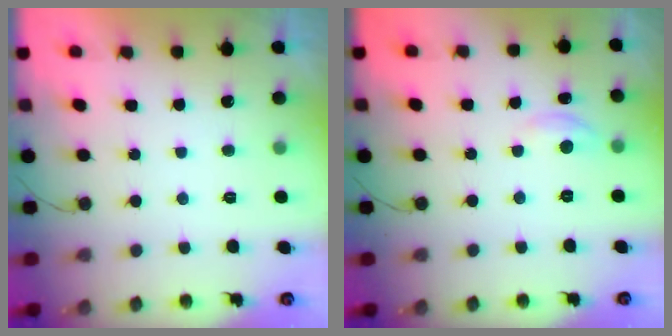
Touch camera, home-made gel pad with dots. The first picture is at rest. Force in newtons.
{"total": 2.9, "press": 2.9, "slide": 0.3}